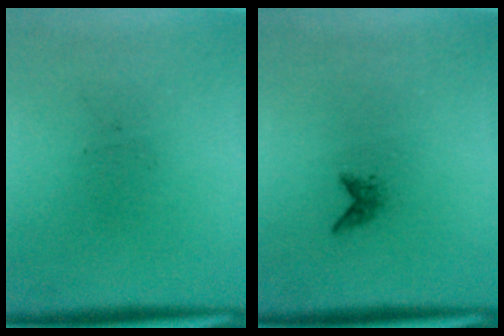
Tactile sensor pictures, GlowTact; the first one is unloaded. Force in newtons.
{"total": 0.8}